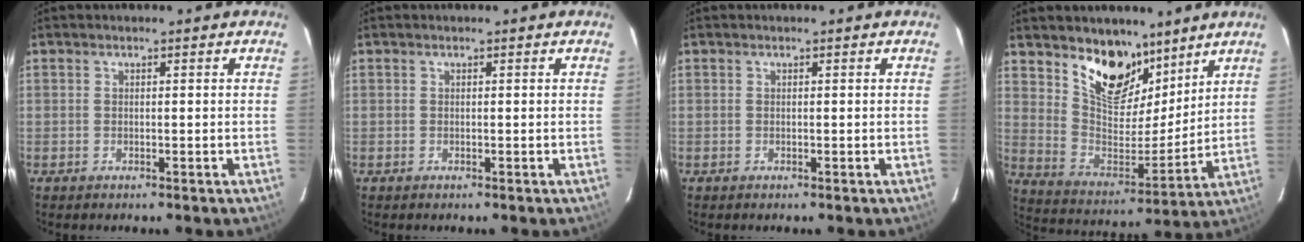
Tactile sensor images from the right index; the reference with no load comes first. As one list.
[{"total": 0.0}, {"total": 0.0}, {"total": 15.1, "force": [10.5, 7.5, 7.8], "torque": [-0.142, -0.015, 0.192]}]